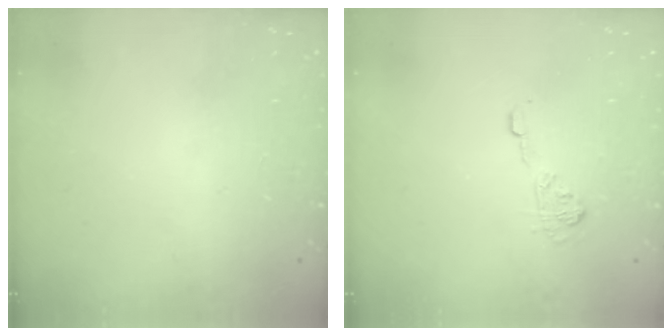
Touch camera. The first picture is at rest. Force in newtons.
{"total": 7.8, "press": 7.8, "slide": 0.6}